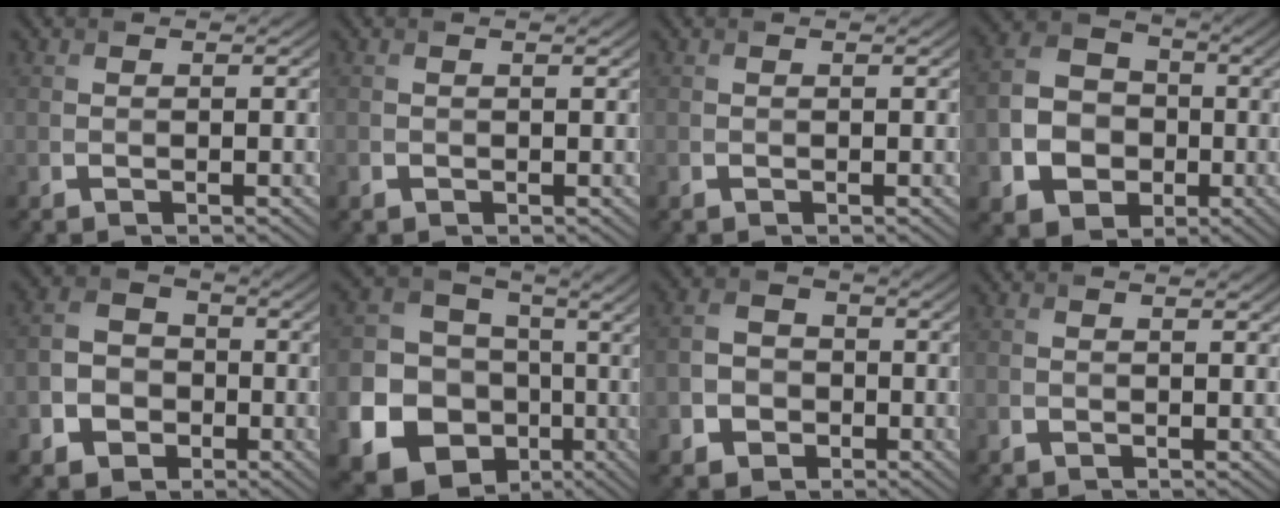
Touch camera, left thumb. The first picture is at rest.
{"total": 0.5, "force": [0.1, 0.4, 0.3], "torque": [-0.009, -0.002, 0.004]}
{"total": 0.0}
{"total": 9.1, "force": [-2.6, 7.6, 4.4], "torque": [-0.103, -0.022, -0.063]}
{"total": 6.7, "force": [-2.7, 5.5, 2.8], "torque": [-0.065, -0.013, -0.060]}
{"total": 17.9, "force": [-5.3, 15.8, 6.6], "torque": [-0.175, -0.044, -0.092]}
{"total": 5.1, "force": [-2.0, 4.3, 1.9], "torque": [-0.042, -0.009, -0.048]}
{"total": 0.8, "force": [0.2, 0.4, 0.6], "torque": [-0.015, 0.000, 0.006]}